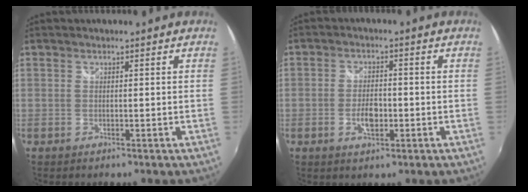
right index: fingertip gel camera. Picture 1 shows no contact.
{"total": 4.8, "force": [-1.4, 2.5, 3.8], "torque": [-0.076, -0.001, -0.024]}